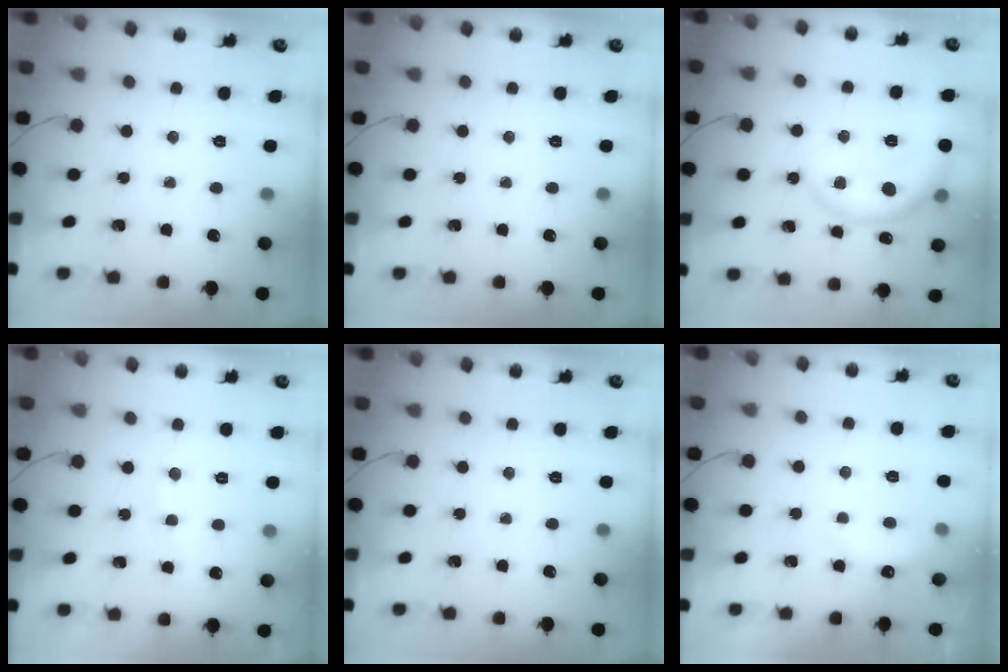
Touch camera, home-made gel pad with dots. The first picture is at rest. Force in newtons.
{"total": 0.0}
{"total": 11.1, "press": 11.1, "slide": 0.6}
{"total": 5.7, "press": 5.6, "slide": 1.0}
{"total": 0.0}
{"total": 6.0, "press": 5.9, "slide": 1.1}